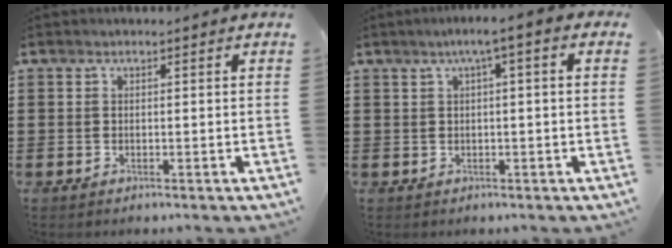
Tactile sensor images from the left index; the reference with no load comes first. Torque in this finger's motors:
{"motor_torque": [1.15, -0.99, 0.33, 0.12]}